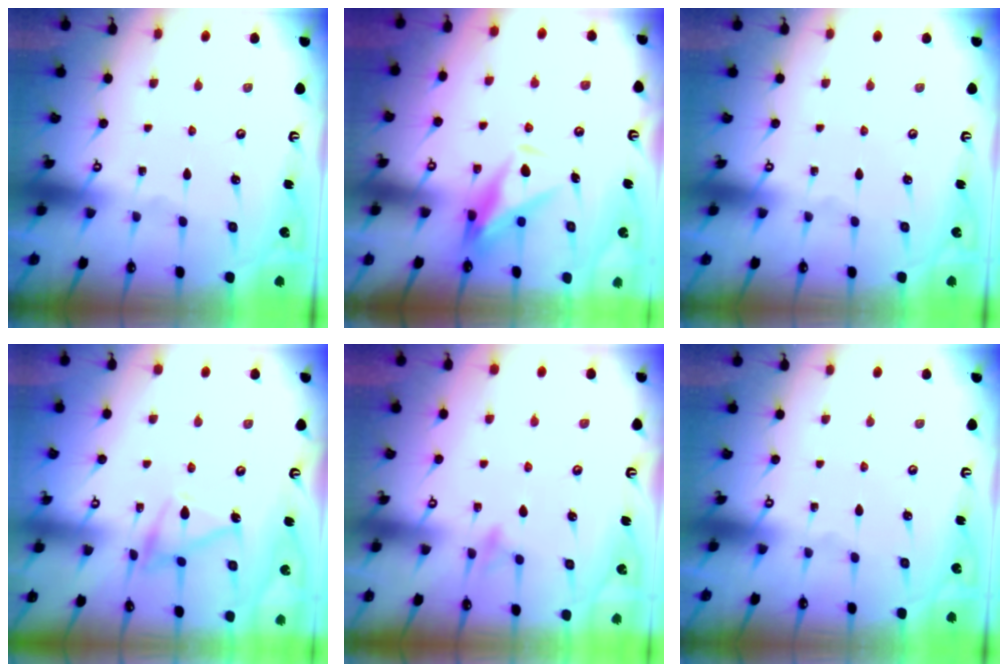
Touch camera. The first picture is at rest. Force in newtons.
{"total": 8.8, "press": 8.7, "slide": 0.9}
{"total": 0.0}
{"total": 13.2, "press": 13.2, "slide": 0.9}
{"total": 8.0, "press": 7.9, "slide": 0.8}
{"total": 0.0}